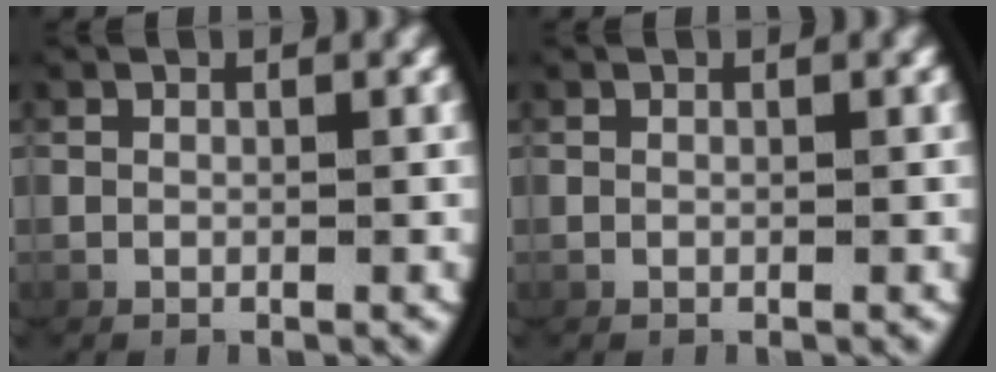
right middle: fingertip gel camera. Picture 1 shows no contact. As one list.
[{"total": 0.0}]